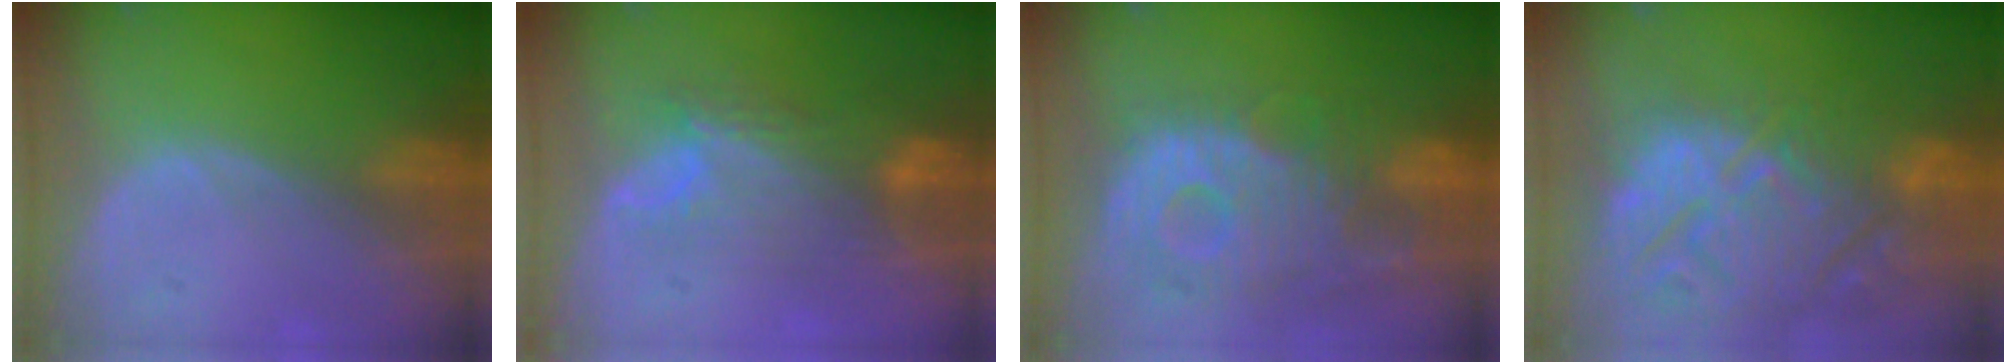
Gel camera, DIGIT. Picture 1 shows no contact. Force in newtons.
{"total": 8.7, "press": 7.8, "slide": 3.8}
{"total": 12.2, "press": 10.8, "slide": 5.7}
{"total": 15.3, "press": 13.1, "slide": 8.0}